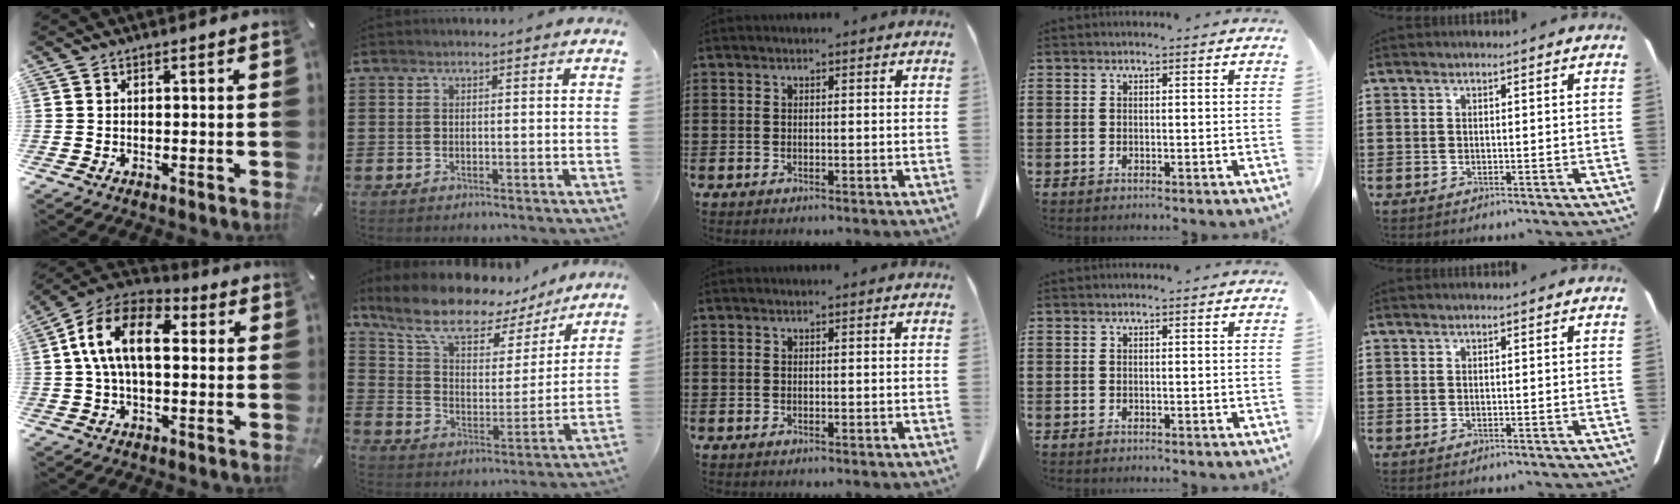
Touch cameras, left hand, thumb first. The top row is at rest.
{"thumb": {"total": 14.1, "force": [2.2, 8.6, 11.0], "torque": [-0.229, 0.012, 0.036]}, "index": {"total": 10.8, "force": [8.9, 3.8, 4.7], "torque": [-0.128, -0.051, 0.155]}}